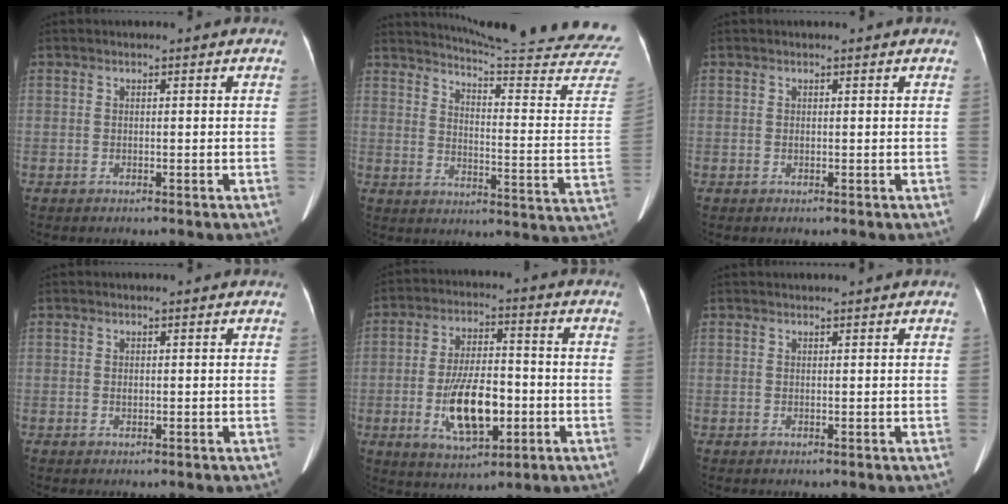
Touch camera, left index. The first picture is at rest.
{"total": 25.7, "force": [24.4, -1.7, 7.9], "torque": [-0.119, -0.152, 0.287]}
{"total": 0.6, "force": [0.5, 0.3, 0.3], "torque": [-0.007, 0.011, 0.007]}
{"total": 0.6, "force": [0.1, 0.4, 0.4], "torque": [-0.007, 0.003, 0.001]}
{"total": 11.4, "force": [-2.9, 4.6, 10.0], "torque": [-0.189, -0.001, -0.045]}
{"total": 2.5, "force": [2.3, -0.3, 0.8], "torque": [-0.008, 0.020, 0.034]}